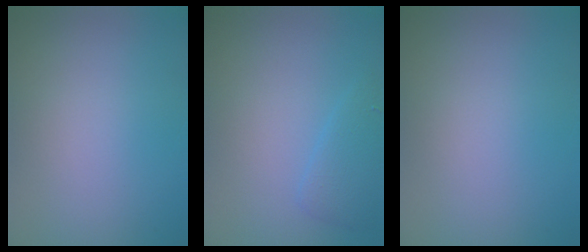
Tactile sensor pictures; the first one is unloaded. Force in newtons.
{"total": 1.9, "press": 1.9, "slide": 0.1}
{"total": 0.0}